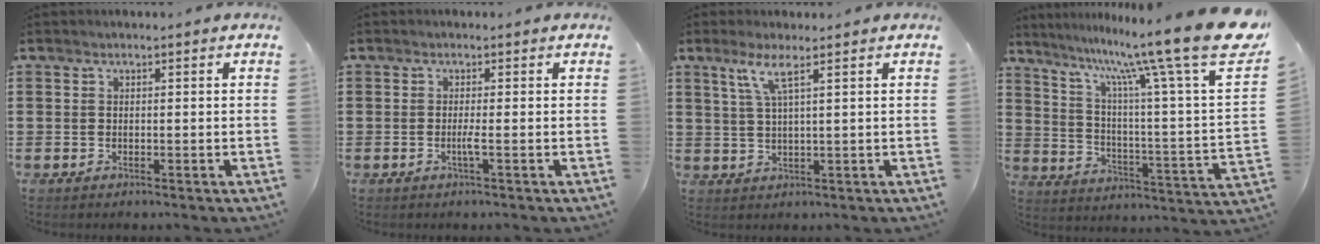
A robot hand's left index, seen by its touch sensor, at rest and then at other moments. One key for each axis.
{"total": 1.8, "fx": -0.4, "fy": -0.4, "fz": 1.7, "tx": -0.036, "ty": -0.008, "tz": -0.012}
{"total": 4.4, "fx": 2.3, "fy": 0.0, "fz": 3.8, "tx": -0.082, "ty": -0.001, "tz": 0.038}
{"total": 15.8, "fx": 12.0, "fy": -0.5, "fz": 10.3, "tx": -0.204, "ty": -0.082, "tz": 0.186}